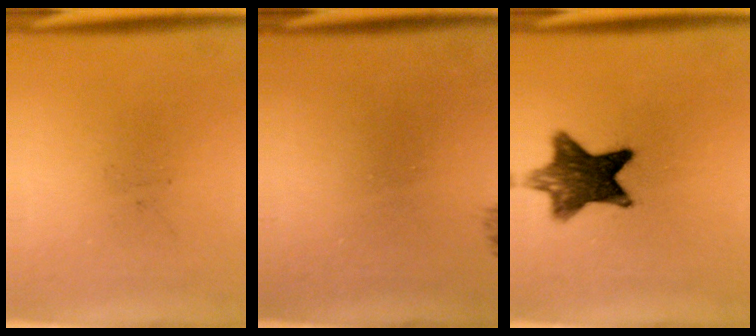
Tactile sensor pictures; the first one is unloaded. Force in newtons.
{"total": 0.7}
{"total": 10.0}